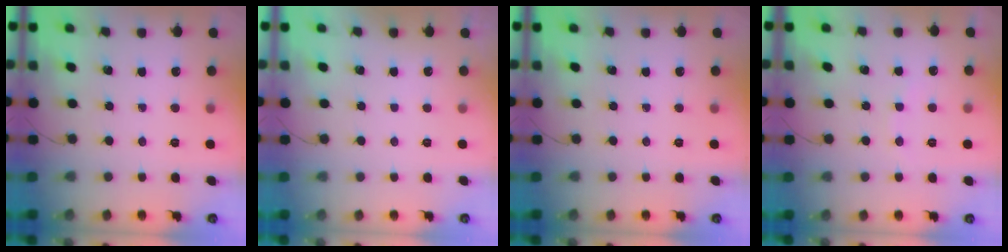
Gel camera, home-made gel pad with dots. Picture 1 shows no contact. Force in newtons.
{"total": 2.9, "press": 2.9, "slide": 0.1}
{"total": 0.0}
{"total": 5.3, "press": 5.2, "slide": 1.0}